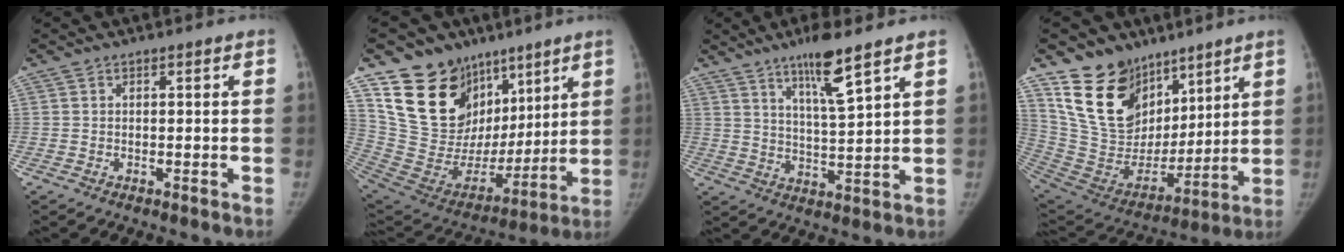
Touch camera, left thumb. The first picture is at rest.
{"total": 23.7, "force": [12.1, 17.1, 11.1], "torque": [-0.141, -0.020, 0.234]}
{"total": 9.5, "force": [6.2, 1.0, 7.1], "torque": [-0.121, -0.042, 0.111]}
{"total": 19.9, "force": [12.5, 13.3, 7.8], "torque": [-0.096, -0.062, 0.247]}